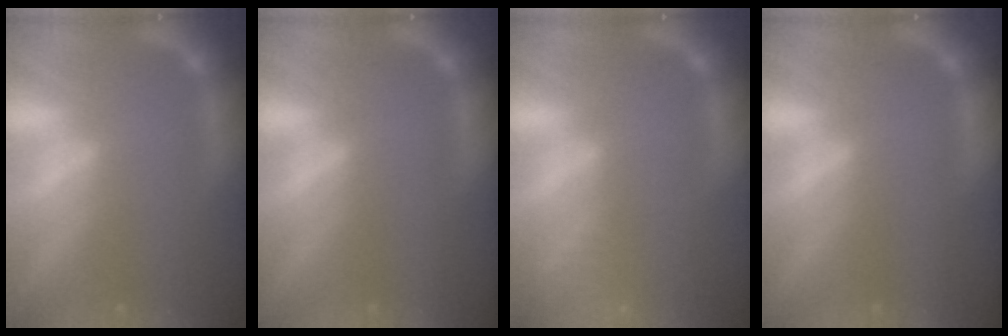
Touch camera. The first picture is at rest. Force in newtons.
{"total": 0.0}
{"total": 7.5}
{"total": 0.0}